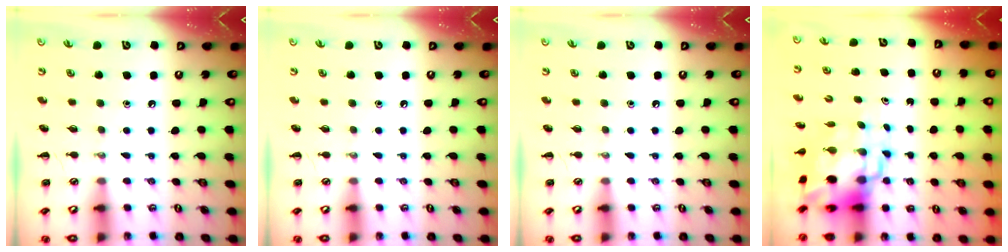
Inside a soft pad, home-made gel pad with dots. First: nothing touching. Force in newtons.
{"total": 0.0}
{"total": 0.0}
{"total": 11.0, "press": 10.6, "slide": 3.0}